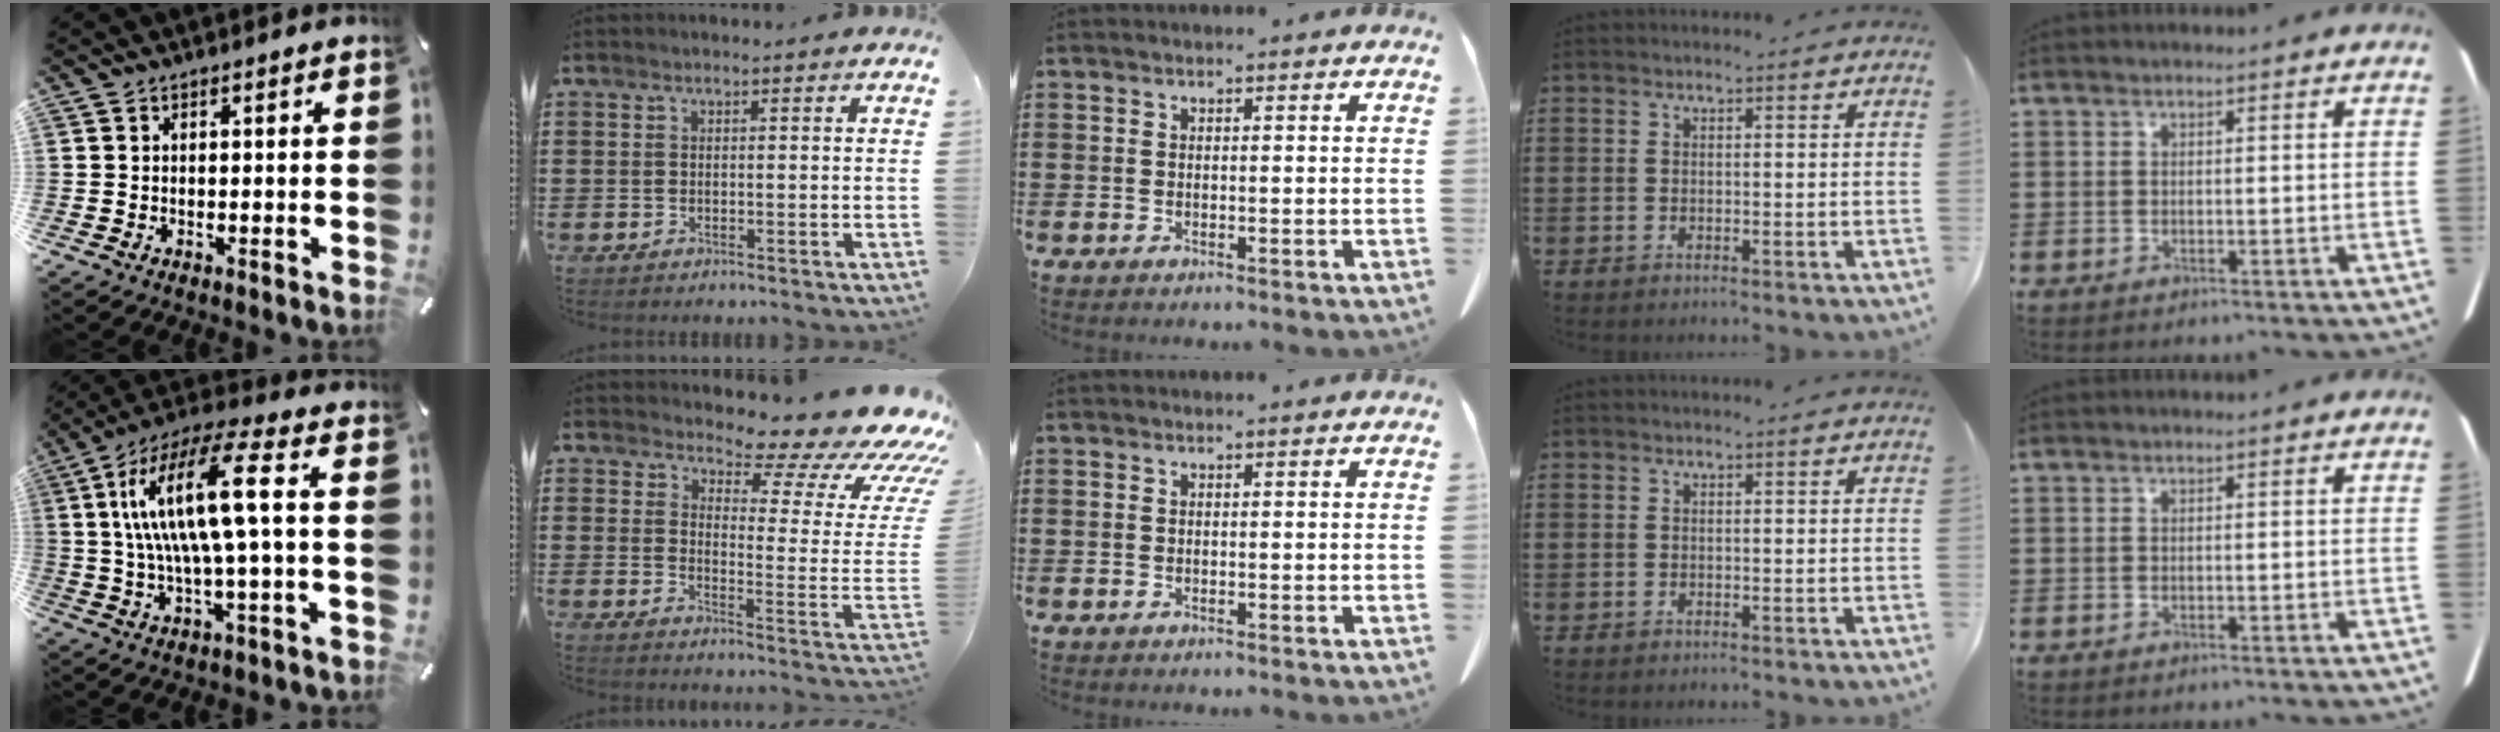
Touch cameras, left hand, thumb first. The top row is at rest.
{"thumb": {"total": 16.9, "force": [2.8, 3.5, 16.3], "torque": [-0.339, -0.005, 0.030]}, "index": {"total": 10.6, "force": [8.3, 3.0, 5.9], "torque": [-0.089, -0.067, 0.137]}}